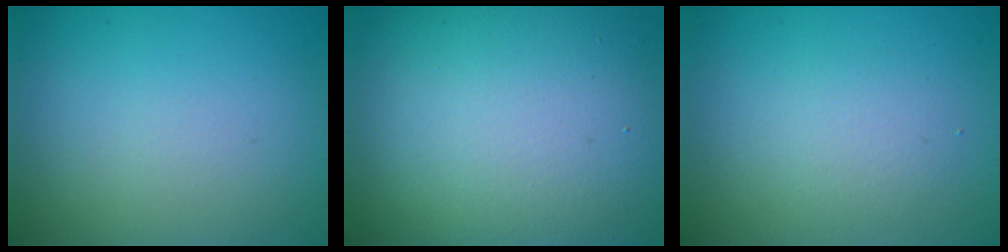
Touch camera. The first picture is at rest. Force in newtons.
{"total": 16.3, "press": 16.2, "slide": 1.4}
{"total": 1.9, "press": 1.9, "slide": 0.1}